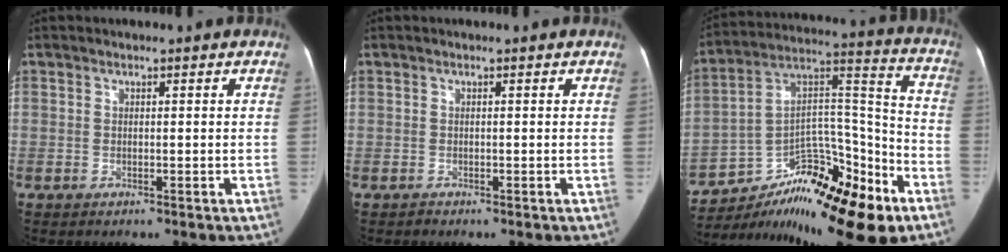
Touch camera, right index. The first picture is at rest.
{"total": 0.8, "force": [-0.4, 0.5, -0.3], "torque": [0.009, 0.005, -0.011]}
{"total": 20.3, "force": [-13.8, 5.3, 14.0], "torque": [-0.199, 0.054, -0.212]}